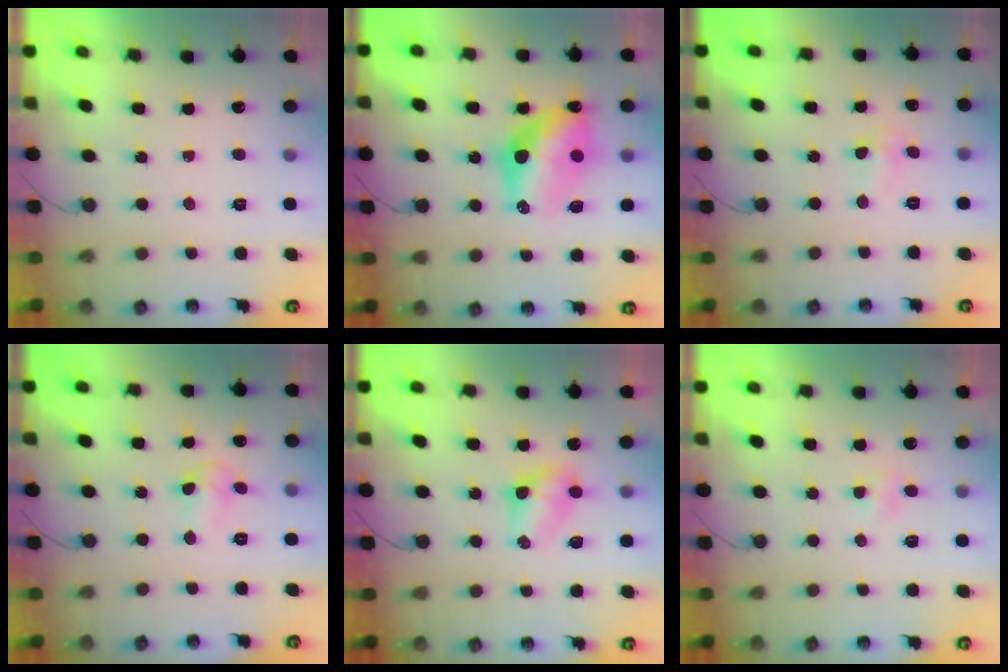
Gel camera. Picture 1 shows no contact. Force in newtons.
{"total": 13.2, "press": 13.1, "slide": 1.0}
{"total": 3.5, "press": 3.5, "slide": 0.5}
{"total": 5.8, "press": 4.5, "slide": 3.7}
{"total": 4.9, "press": 4.8, "slide": 0.6}
{"total": 2.4, "press": 2.3, "slide": 0.3}